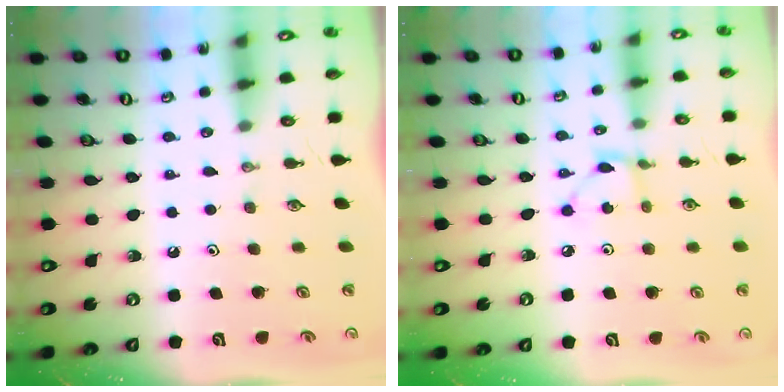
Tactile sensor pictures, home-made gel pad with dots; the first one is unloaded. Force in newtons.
{"total": 2.6, "press": 2.6, "slide": 0.1}